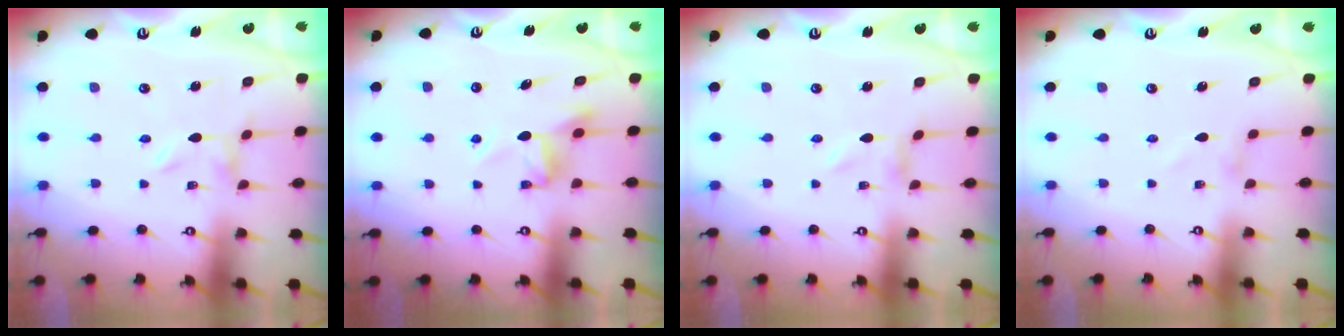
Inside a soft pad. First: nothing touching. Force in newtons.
{"total": 9.2, "press": 9.2, "slide": 0.6}
{"total": 0.0}
{"total": 1.1, "press": 1.1, "slide": 0.1}